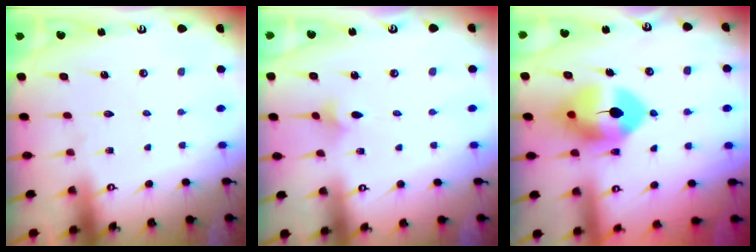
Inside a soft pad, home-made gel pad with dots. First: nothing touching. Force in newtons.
{"total": 3.0, "press": 2.9, "slide": 0.8}
{"total": 11.2, "press": 11.1, "slide": 1.9}